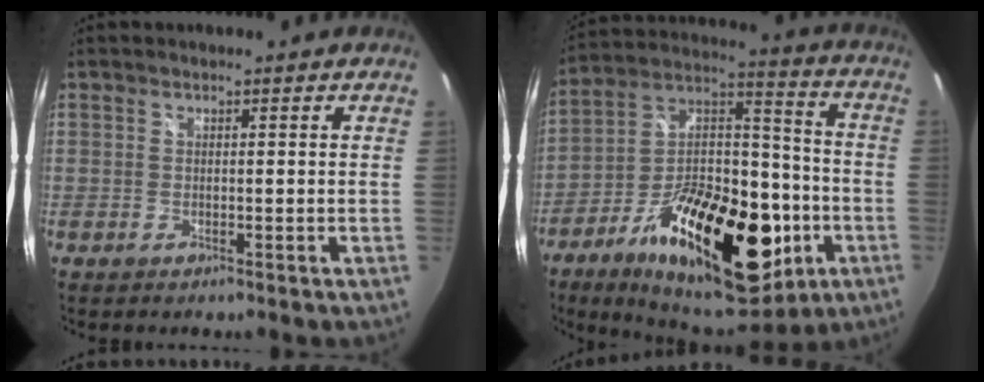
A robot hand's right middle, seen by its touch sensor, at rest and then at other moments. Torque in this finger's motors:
{"motor_torque": [1.38, -0.76, 0.96, 0.21]}